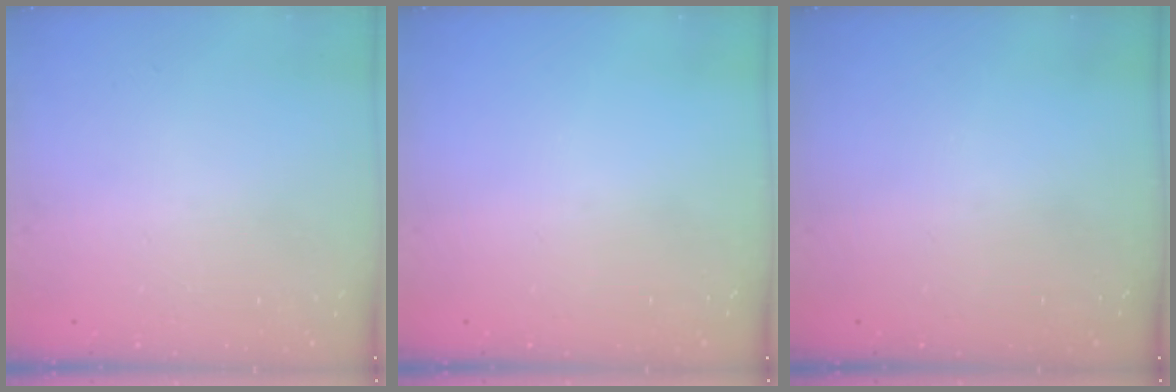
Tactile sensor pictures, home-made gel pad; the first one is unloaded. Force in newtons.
{"total": 0.0}
{"total": 0.0}